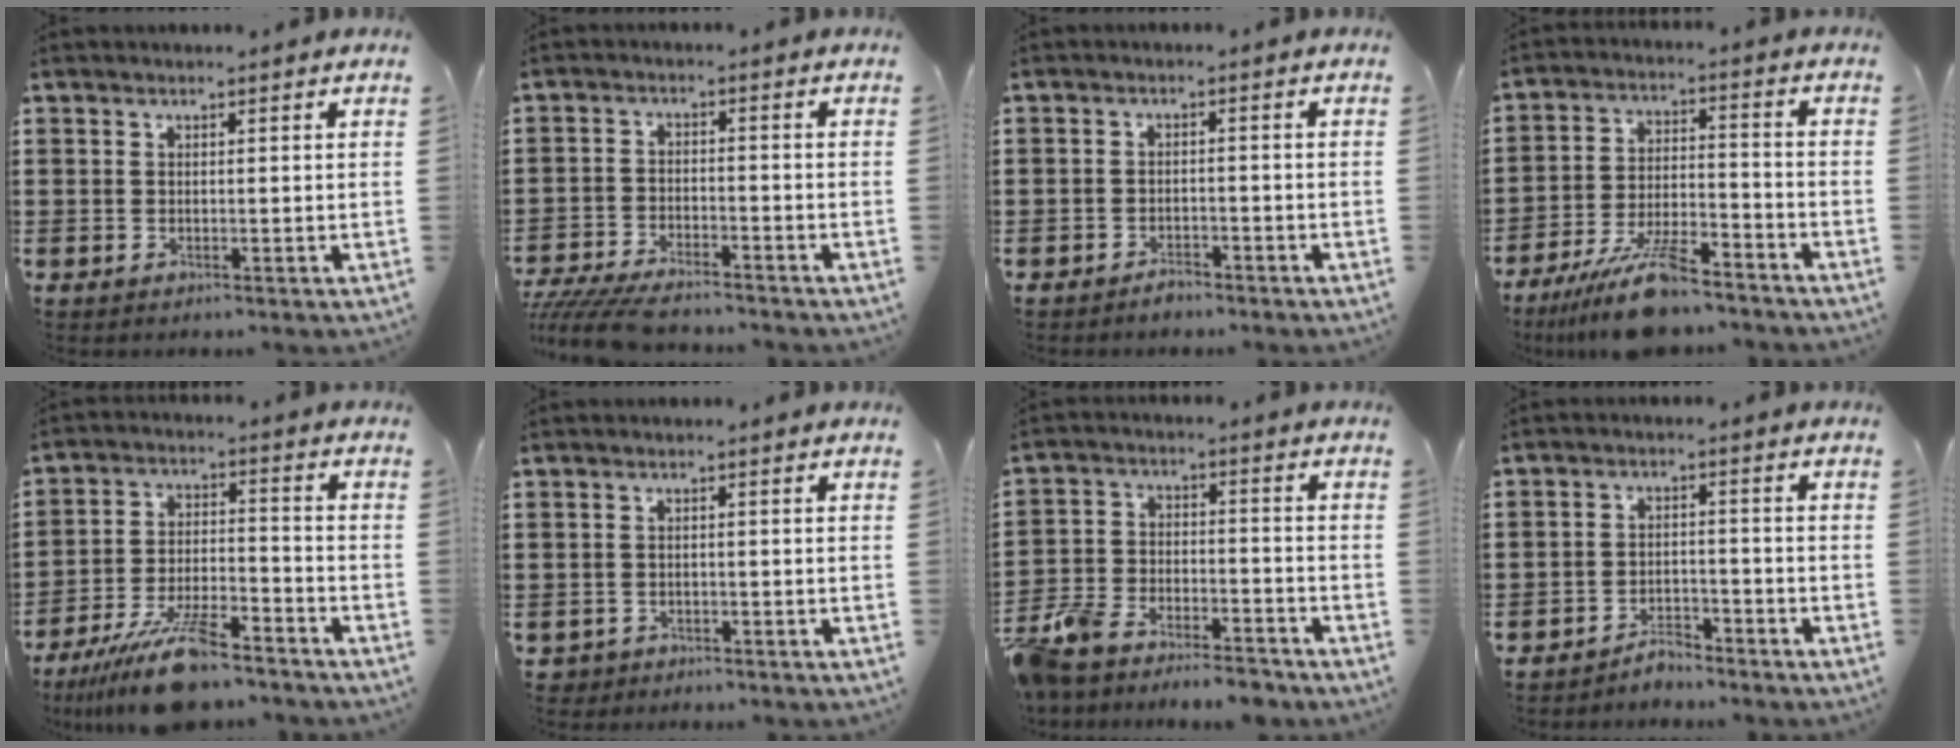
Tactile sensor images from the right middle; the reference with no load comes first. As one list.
[{"total": 5.2, "force": [-4.9, 0.8, 1.6], "torque": [-0.045, -0.006, -0.100]}, {"total": 1.9, "force": [-1.8, 0.6, 0.2], "torque": [-0.009, 0.003, -0.039]}, {"total": 10.5, "force": [-8.5, 2.5, 5.7], "torque": [-0.115, 0.015, -0.163]}, {"total": 11.8, "force": [-9.3, 2.9, 6.7], "torque": [-0.126, 0.023, -0.175]}, {"total": 1.3, "force": [-1.2, 0.5, -0.1], "torque": [-0.005, 0.000, -0.027]}, {"total": 8.3, "force": [-8.1, 1.4, 1.4], "torque": [-0.050, 0.012, -0.167]}, {"total": 3.9, "force": [-3.8, 0.7, -0.1], "torque": [-0.005, 0.005, -0.079]}]